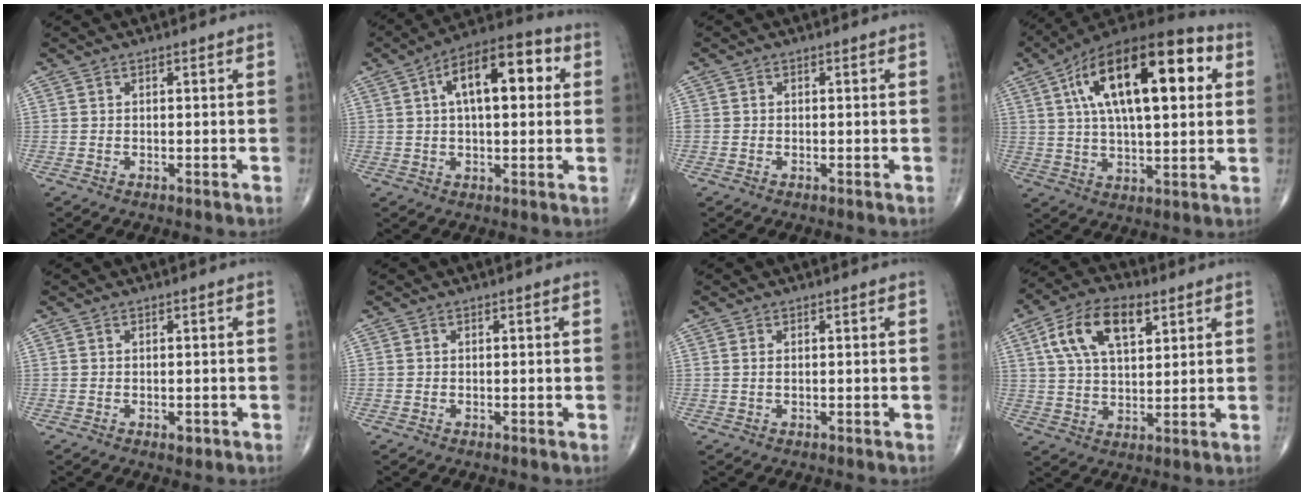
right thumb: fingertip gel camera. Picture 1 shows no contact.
{"total": 14.6, "force": [3.6, 6.7, 12.5], "torque": [-0.174, 0.025, 0.047]}
{"total": 0.8, "force": [-0.1, 0.7, 0.3], "torque": [-0.002, 0.003, -0.001]}
{"total": 24.7, "force": [7.3, 10.2, 21.3], "torque": [-0.341, 0.014, 0.110]}
{"total": 1.4, "force": [-0.5, 0.8, 1.0], "torque": [-0.009, -0.001, -0.006]}
{"total": 0.0}
{"total": 0.7, "force": [0.2, 0.3, 0.6], "torque": [-0.016, 0.003, 0.005]}
{"total": 13.3, "force": [5.5, 7.0, 10.0], "torque": [-0.171, 0.000, 0.098]}